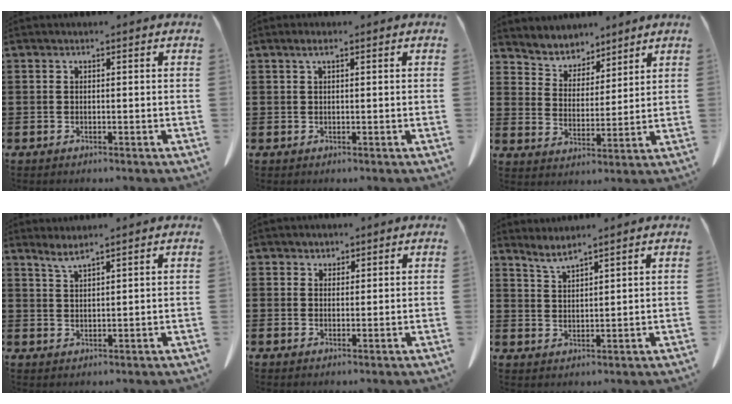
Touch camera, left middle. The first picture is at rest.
{"total": 1.2, "force": [0.6, 0.1, 1.1], "torque": [-0.023, 0.001, 0.011]}
{"total": 4.5, "force": [4.1, 1.6, -0.3], "torque": [-0.020, -0.027, 0.073]}
{"total": 2.5, "force": [2.2, -0.1, 1.3], "torque": [-0.031, -0.002, 0.042]}
{"total": 1.6, "force": [1.4, 0.7, 0.0], "torque": [-0.003, 0.002, 0.030]}
{"total": 3.0, "force": [2.7, -0.2, 1.2], "torque": [-0.033, -0.008, 0.051]}